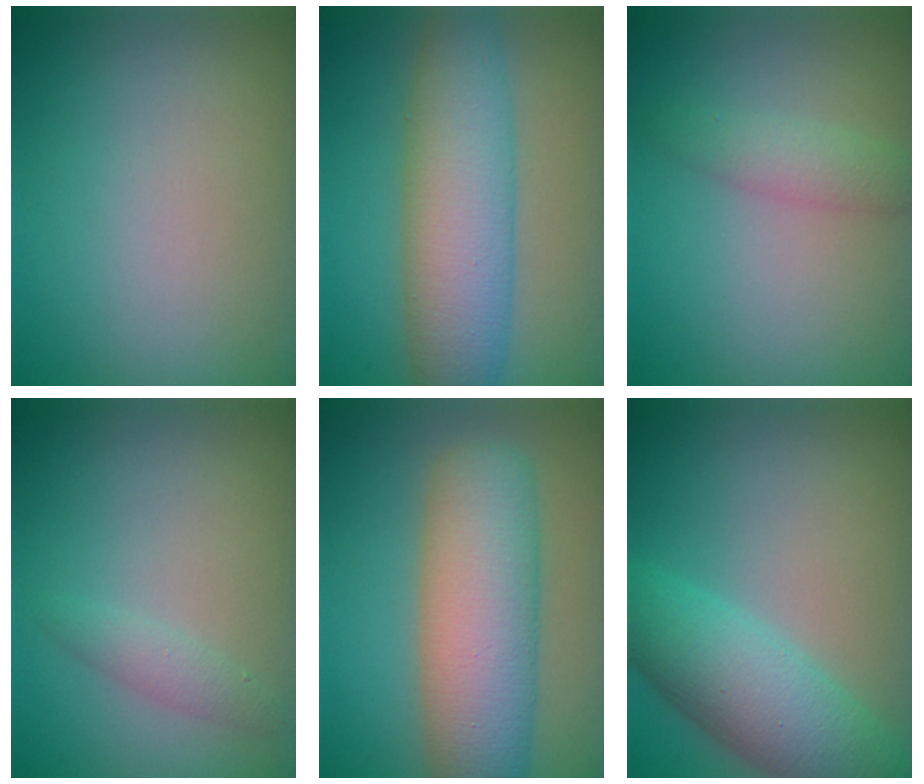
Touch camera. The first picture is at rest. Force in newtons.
{"total": 7.9, "press": 7.9, "slide": 0.1}
{"total": 2.2, "press": 2.2, "slide": 0.0}
{"total": 1.4, "press": 1.4, "slide": 0.0}
{"total": 8.9, "press": 8.9, "slide": 0.2}
{"total": 6.9, "press": 6.9, "slide": 0.2}